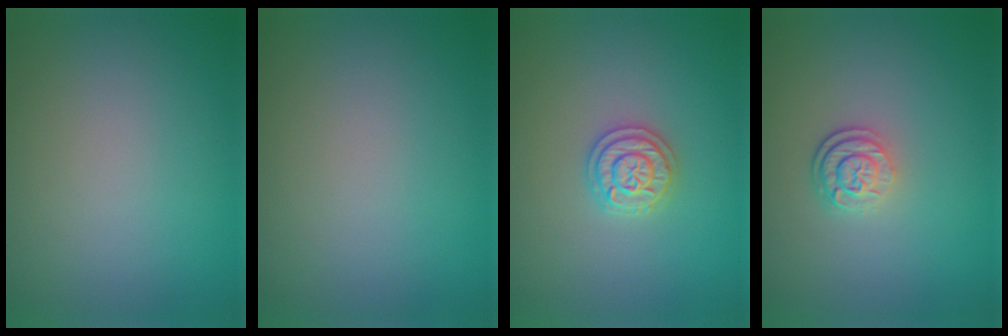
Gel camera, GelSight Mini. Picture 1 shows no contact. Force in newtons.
{"total": 0.0}
{"total": 2.3, "press": 2.3, "slide": 0.5}
{"total": 2.6, "press": 1.9, "slide": 1.8}